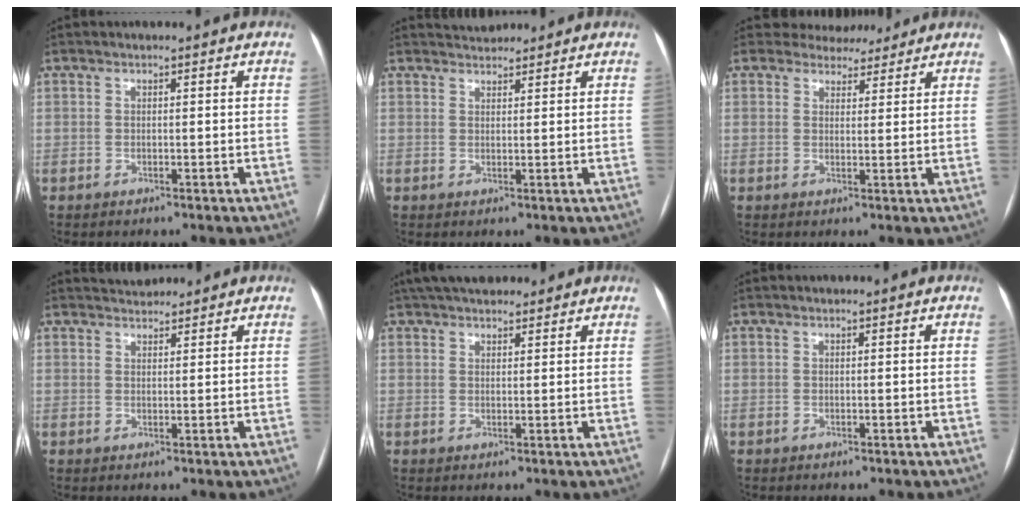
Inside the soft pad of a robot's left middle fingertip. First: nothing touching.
{"total": 2.6, "force": [2.5, 0.5, 0.1], "torque": [-0.004, 0.019, 0.044]}
{"total": 5.6, "force": [5.1, 2.2, 0.2], "torque": [0.003, 0.003, 0.063]}
{"total": 2.6, "force": [2.5, 0.5, 0.1], "torque": [-0.004, 0.019, 0.044]}
{"total": 8.9, "force": [7.5, 2.9, 3.8], "torque": [-0.052, 0.037, 0.117]}
{"total": 0.0}